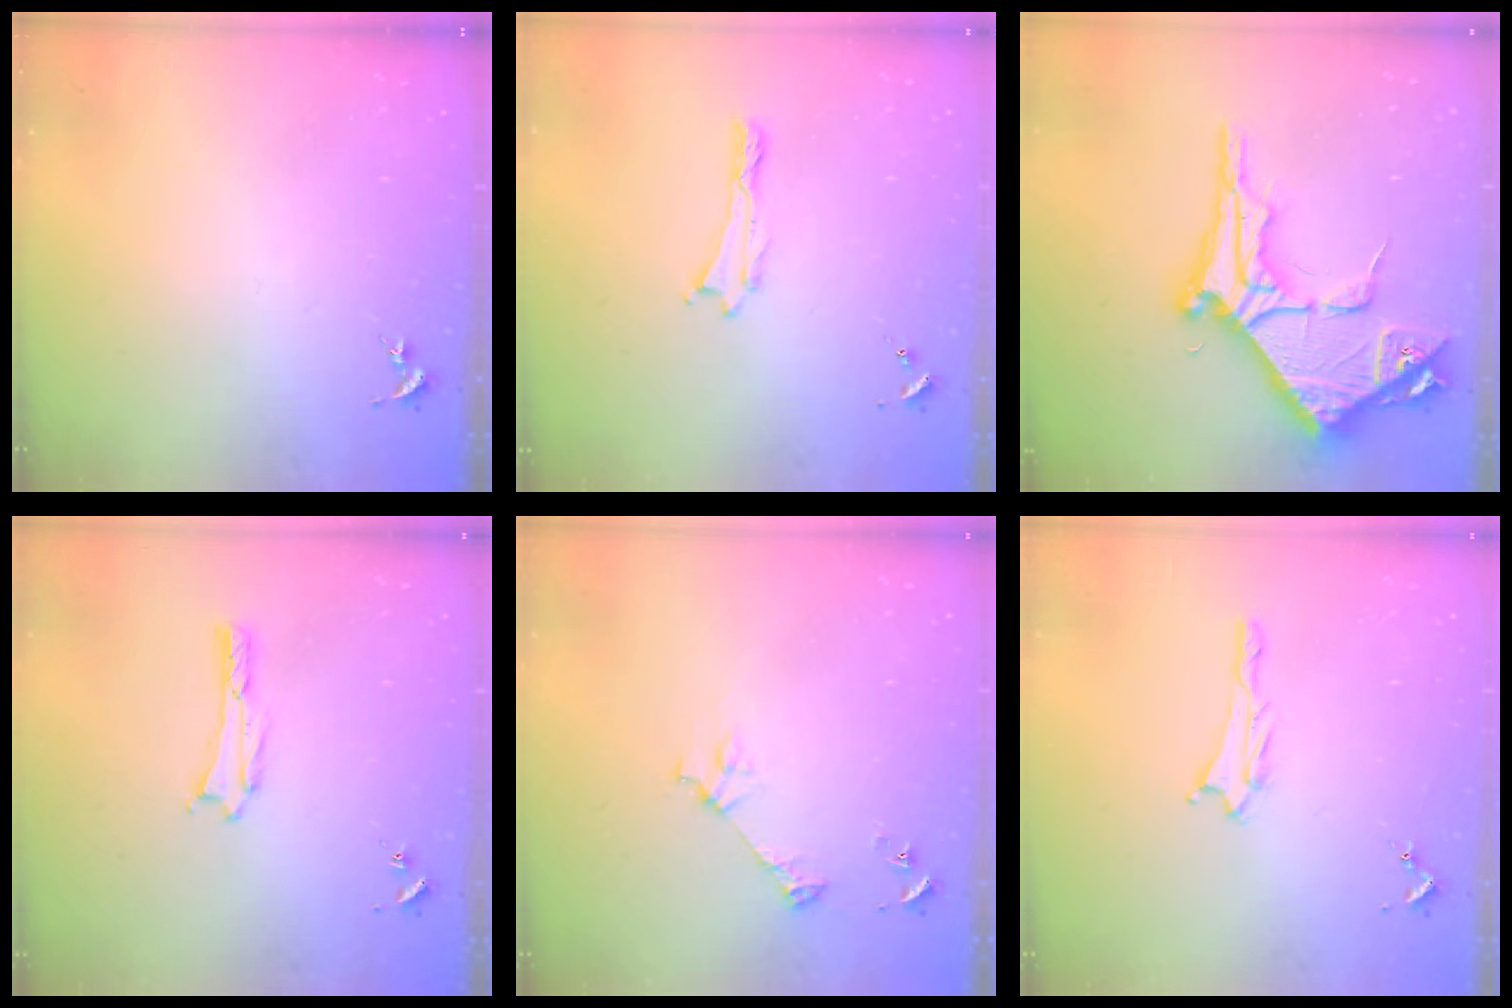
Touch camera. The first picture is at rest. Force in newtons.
{"total": 0.0}
{"total": 11.0, "press": 10.9, "slide": 1.2}
{"total": 0.5, "press": 0.5, "slide": 0.2}
{"total": 3.6, "press": 3.6, "slide": 0.4}
{"total": 0.8, "press": 0.8, "slide": 0.1}